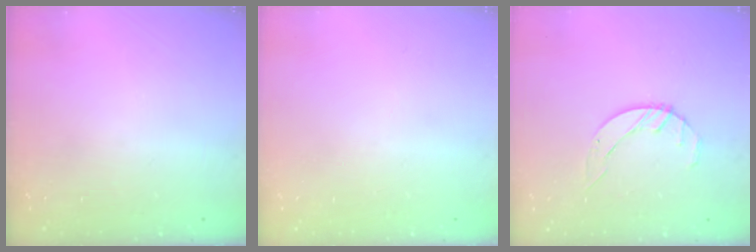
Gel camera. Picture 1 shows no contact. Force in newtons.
{"total": 0.0}
{"total": 3.2, "press": 3.2, "slide": 0.4}